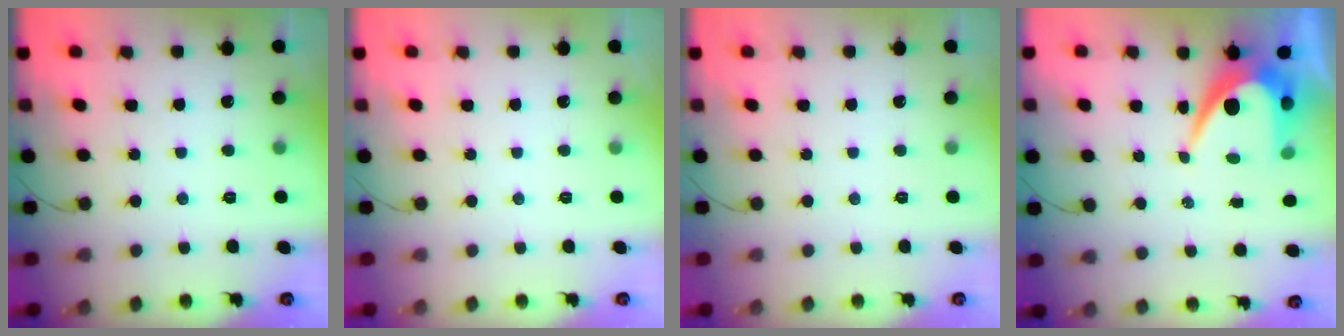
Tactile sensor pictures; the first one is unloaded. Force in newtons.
{"total": 0.0}
{"total": 0.0}
{"total": 8.9, "press": 8.9, "slide": 0.8}